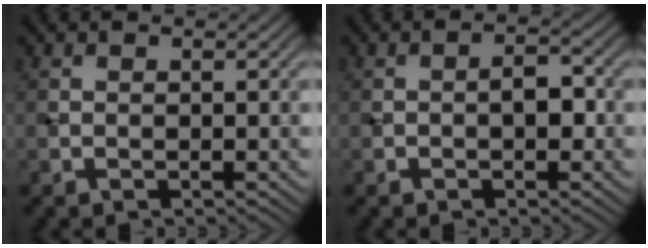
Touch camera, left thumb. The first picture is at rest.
{"total": 2.4, "force": [-0.5, 1.3, 2.0], "torque": [-0.031, 0.004, -0.014]}